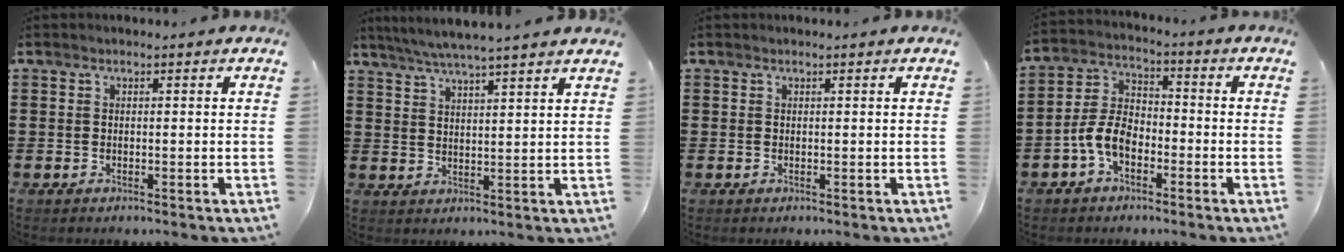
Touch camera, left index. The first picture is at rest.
{"total": 4.6, "force": [4.2, -0.6, 1.7], "torque": [-0.046, -0.018, 0.075]}
{"total": 0.0}
{"total": 6.2, "force": [-3.2, 3.5, 3.9], "torque": [-0.104, 0.006, -0.069]}